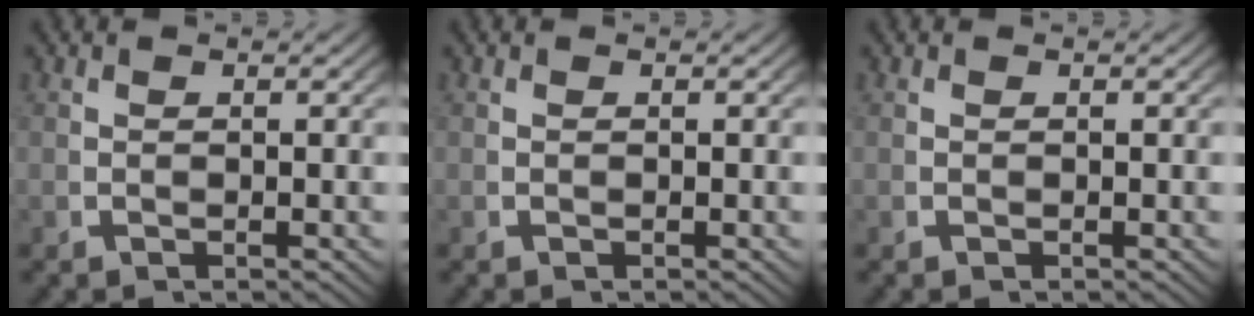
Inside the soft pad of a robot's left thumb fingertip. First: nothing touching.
{"total": 0.0}
{"total": 0.0}